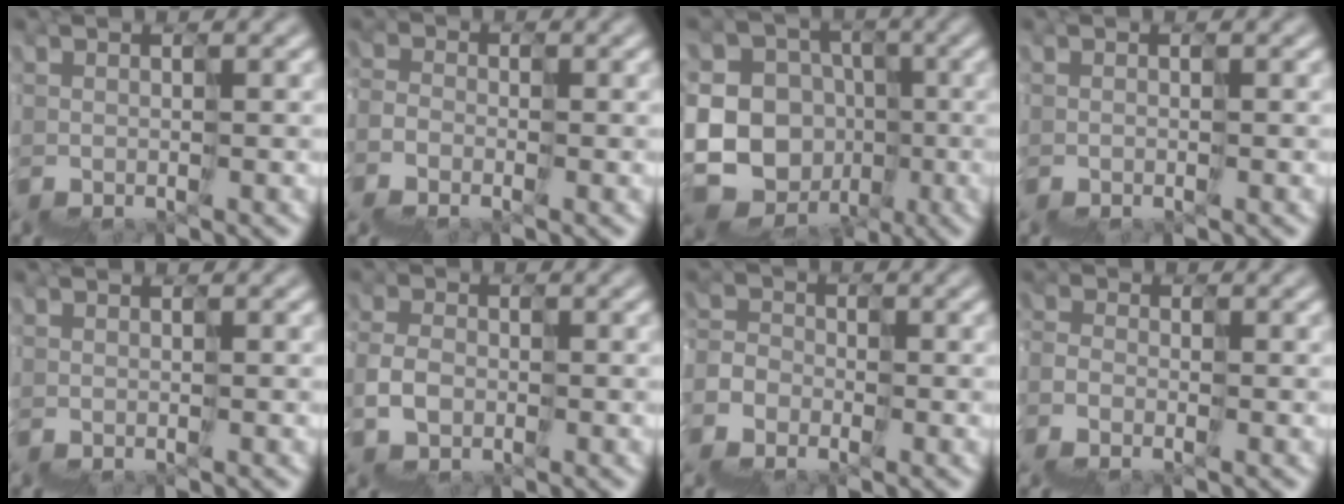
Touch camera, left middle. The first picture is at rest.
{"total": 4.1, "force": [-3.7, 1.5, -0.7], "torque": [0.023, -0.008, -0.060]}
{"total": 10.8, "force": [-3.6, 10.1, 1.1], "torque": [-0.017, 0.002, -0.067]}
{"total": 0.6, "force": [-0.6, 0.0, -0.2], "torque": [0.003, -0.001, -0.015]}
{"total": 0.0}
{"total": 2.1, "force": [-1.3, 0.6, -1.5], "torque": [0.029, 0.009, -0.029]}
{"total": 6.7, "force": [-5.7, 3.2, -1.7], "torque": [0.031, -0.013, -0.091]}
{"total": 3.6, "force": [-3.4, 1.1, -0.4], "torque": [0.015, -0.010, -0.057]}